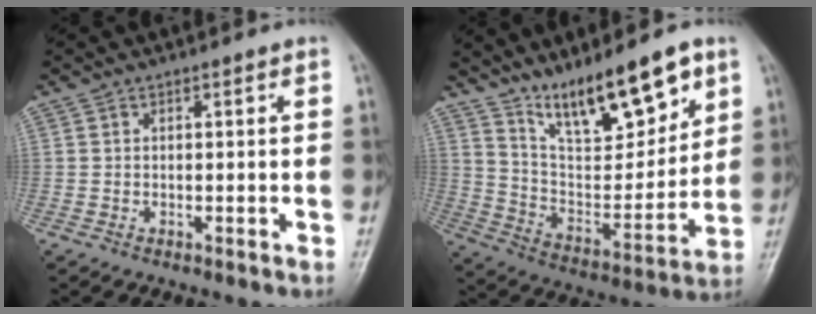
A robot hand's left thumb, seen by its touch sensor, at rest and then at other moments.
{"total": 17.6, "force": [11.9, 5.5, 11.7], "torque": [-0.149, -0.068, 0.217]}